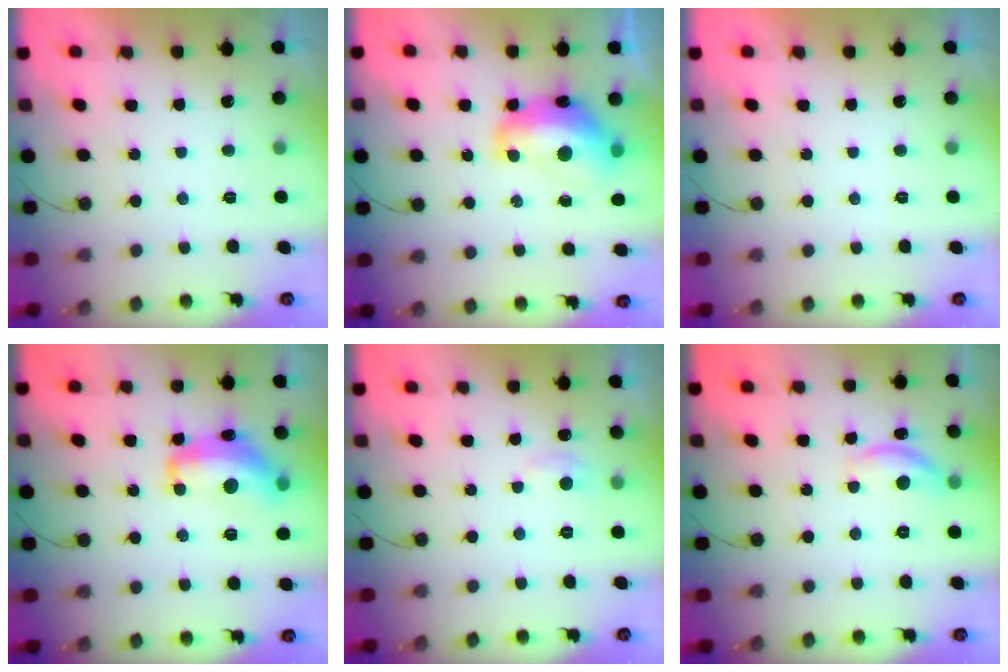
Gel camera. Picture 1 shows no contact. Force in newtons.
{"total": 14.3, "press": 14.2, "slide": 1.6}
{"total": 0.0}
{"total": 14.3, "press": 14.2, "slide": 1.1}
{"total": 5.0, "press": 5.0, "slide": 0.7}
{"total": 9.0, "press": 9.0, "slide": 0.6}